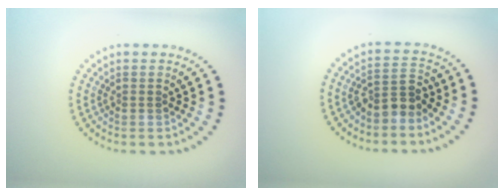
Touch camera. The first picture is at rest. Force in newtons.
{"total": 2.7, "press": 2.3, "slide": 1.3}